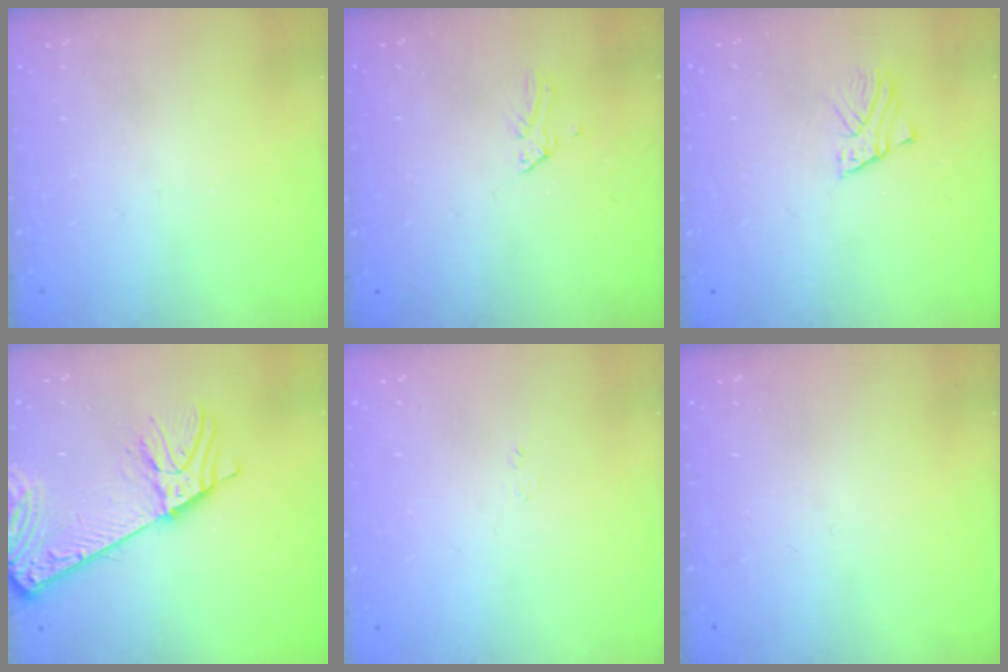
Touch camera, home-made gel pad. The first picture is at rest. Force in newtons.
{"total": 0.0}
{"total": 2.4, "press": 2.4, "slide": 0.2}
{"total": 10.6, "press": 10.2, "slide": 3.0}
{"total": 3.2, "press": 3.1, "slide": 0.3}
{"total": 0.0}